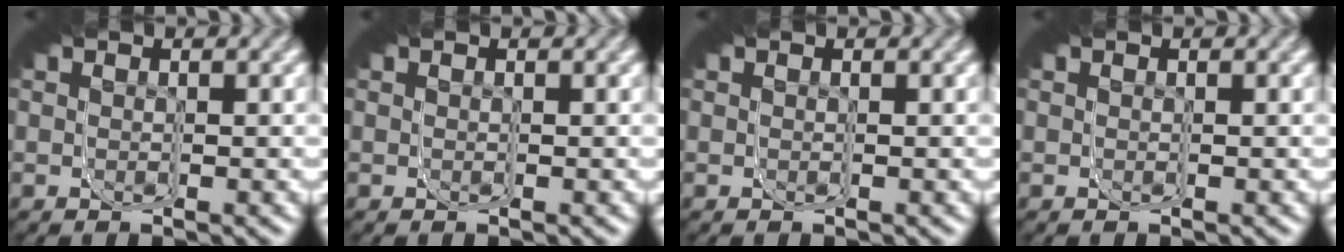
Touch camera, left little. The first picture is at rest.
{"total": 0.0}
{"total": 0.0}
{"total": 0.0}